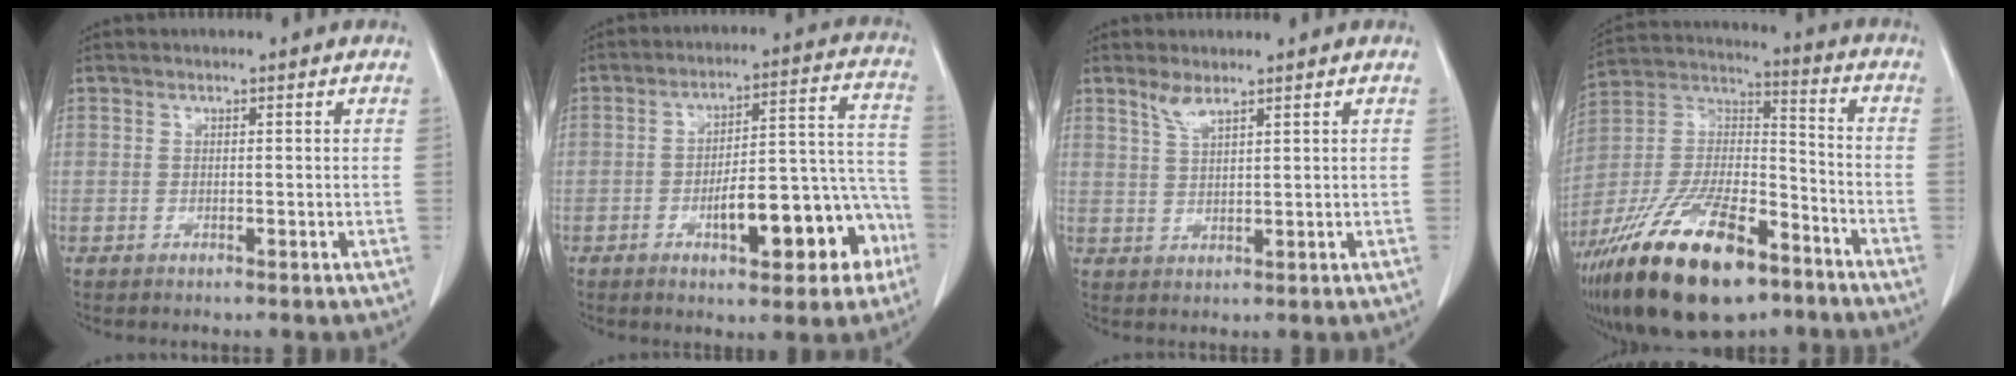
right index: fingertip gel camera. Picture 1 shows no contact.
{"total": 16.2, "force": [-6.5, 5.4, 13.8], "torque": [-0.166, 0.051, -0.081]}
{"total": 3.2, "force": [2.3, 0.8, 2.0], "torque": [-0.047, 0.003, 0.052]}
{"total": 26.8, "force": [-16.9, 9.8, 18.3], "torque": [-0.378, -0.014, -0.292]}